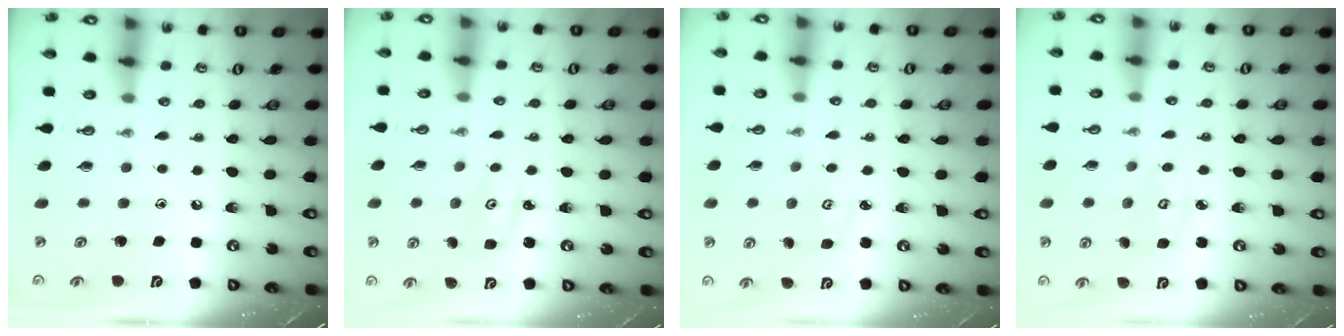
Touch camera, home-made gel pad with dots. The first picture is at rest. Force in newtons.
{"total": 2.6, "press": 2.6, "slide": 0.3}
{"total": 2.8, "press": 2.8, "slide": 0.2}
{"total": 2.9, "press": 2.9, "slide": 0.1}